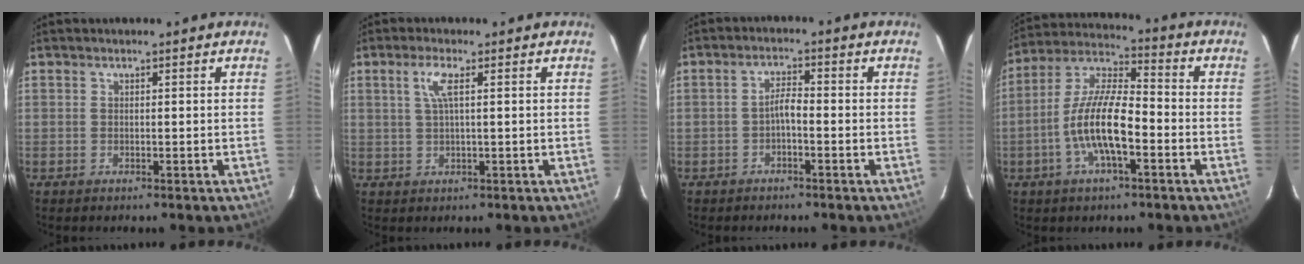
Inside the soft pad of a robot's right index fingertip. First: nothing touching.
{"total": 3.4, "force": [1.1, 0.2, 3.2], "torque": [-0.067, 0.003, 0.022]}
{"total": 2.5, "force": [-1.3, 0.6, 2.0], "torque": [-0.040, 0.009, -0.026]}
{"total": 12.5, "force": [-4.2, 3.8, 11.2], "torque": [-0.229, 0.001, -0.082]}